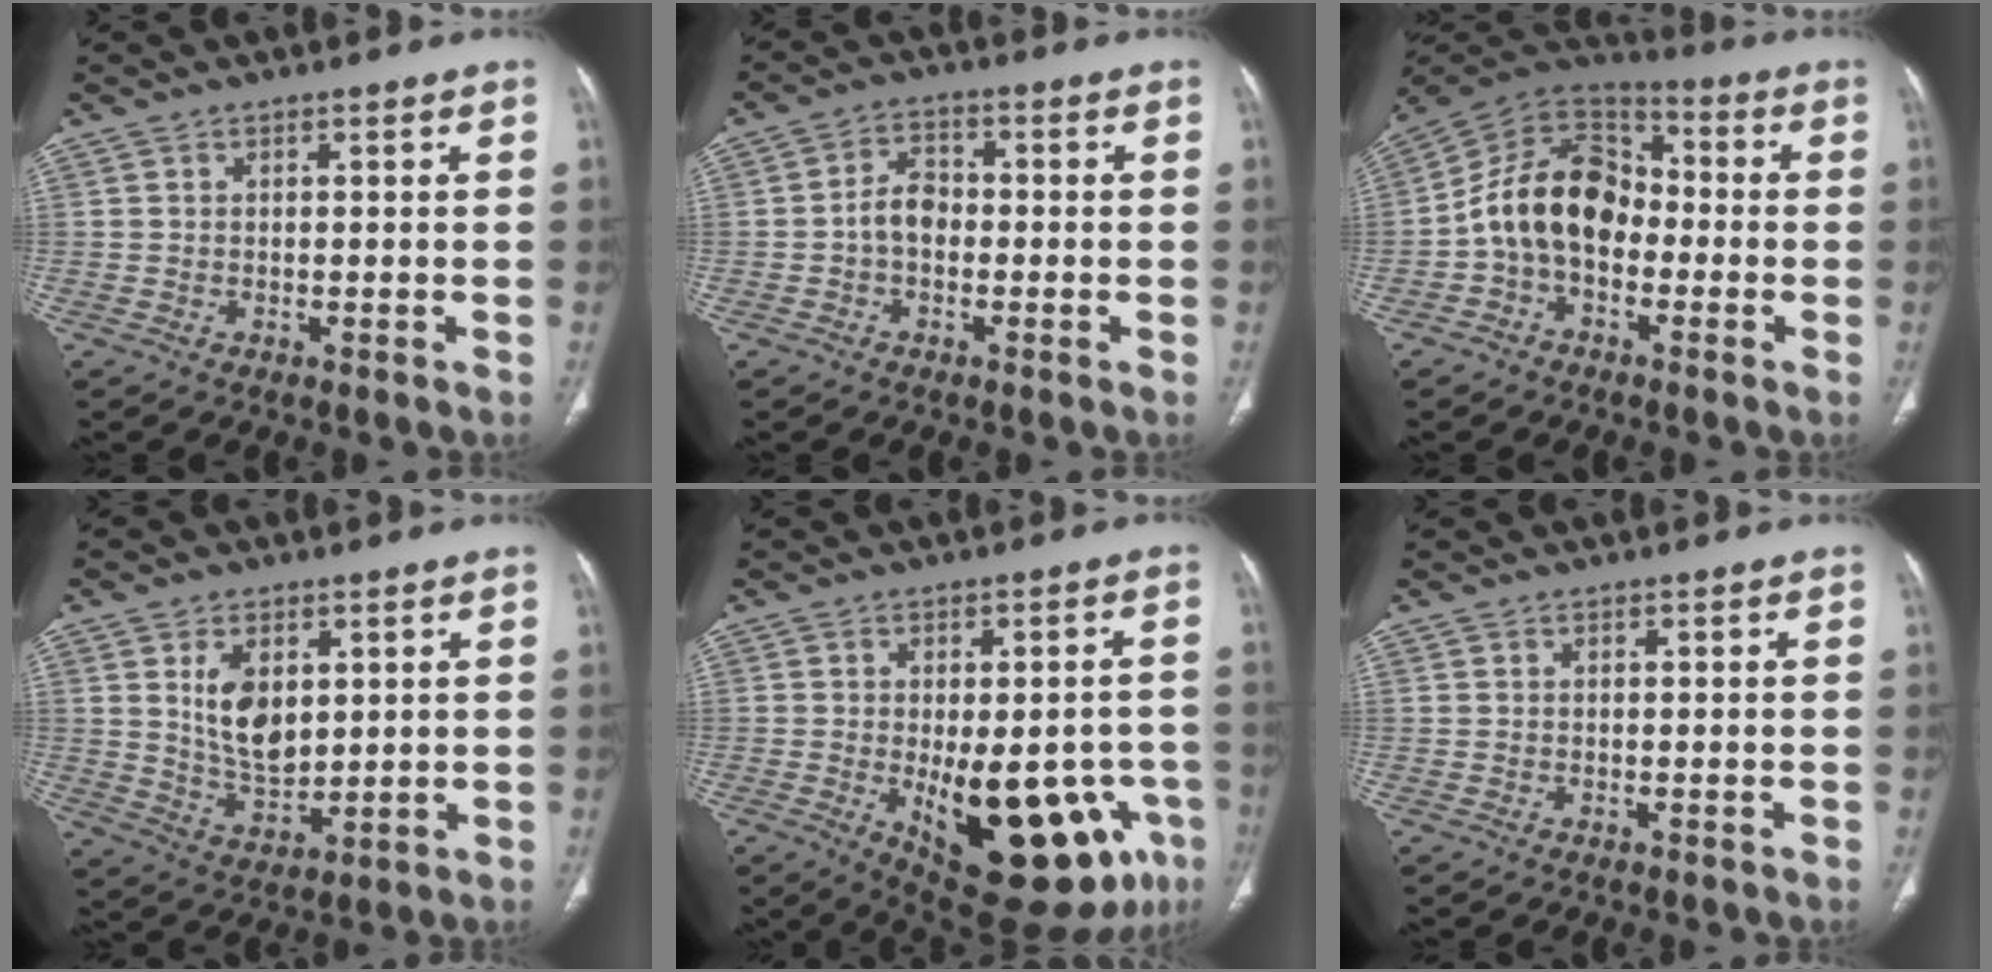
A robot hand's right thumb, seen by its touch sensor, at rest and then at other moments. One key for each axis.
{"total": 4.7, "fx": -1.0, "fy": 3.3, "fz": 3.2, "tx": -0.046, "ty": 0.019, "tz": -0.026}
{"total": 14.6, "fx": -2.5, "fy": 10.3, "fz": 10.0, "tx": -0.158, "ty": 0.054, "tz": -0.059}
{"total": 9.4, "fx": 2.7, "fy": 5.7, "fz": 7.0, "tx": -0.105, "ty": -0.020, "tz": 0.064}
{"total": 22.7, "fx": -7.4, "fy": 10.1, "fz": 18.9, "tx": -0.187, "ty": -0.002, "tz": -0.071}
{"total": 0.0}